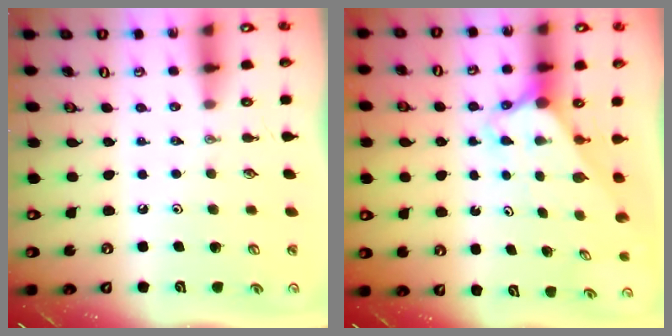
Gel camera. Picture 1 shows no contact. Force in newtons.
{"total": 2.6, "press": 2.6, "slide": 0.1}